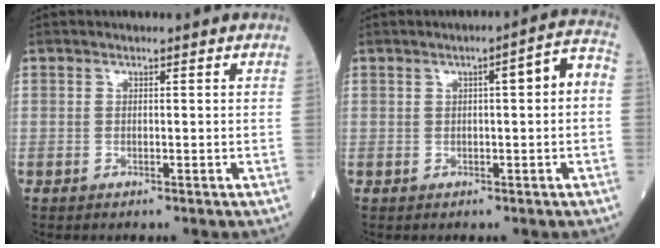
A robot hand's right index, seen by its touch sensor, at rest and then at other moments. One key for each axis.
{"total": 5.2, "fx": 0.4, "fy": 0.5, "fz": 5.2, "tx": -0.070, "ty": 0.020, "tz": 0.002}